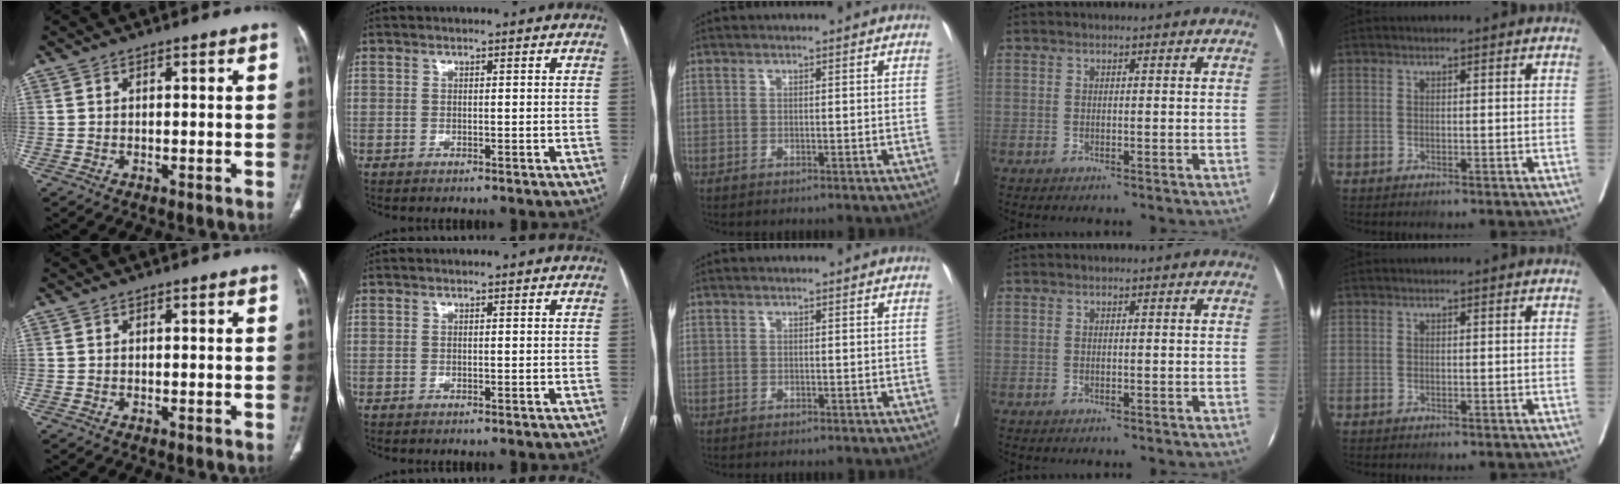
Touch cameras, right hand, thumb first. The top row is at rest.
{}